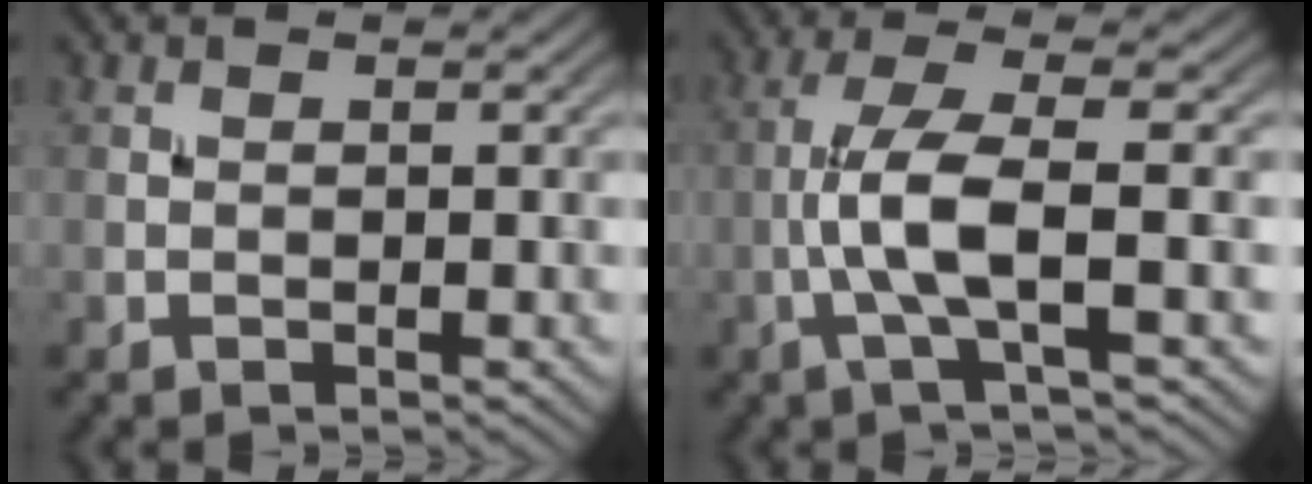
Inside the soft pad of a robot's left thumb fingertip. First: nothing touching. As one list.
[{"total": 6.5, "force": [-1.2, 1.2, 6.2], "torque": [-0.129, 0.016, -0.035]}]